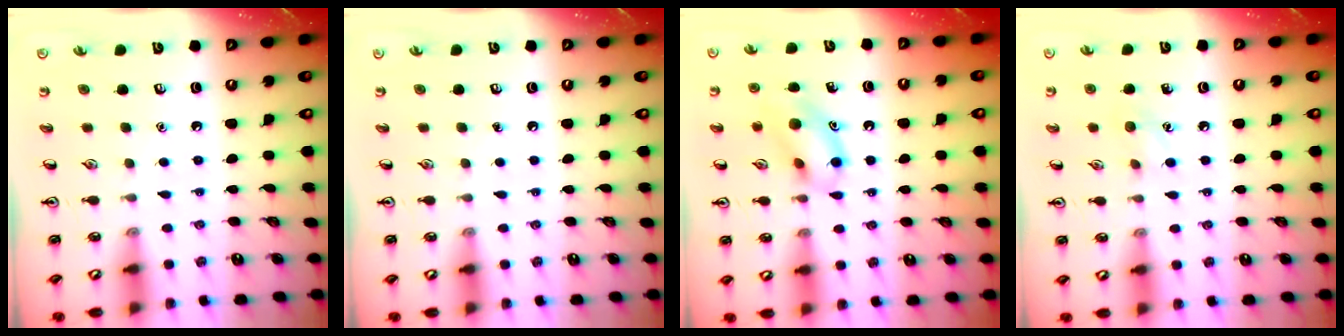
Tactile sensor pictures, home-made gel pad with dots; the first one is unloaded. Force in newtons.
{"total": 0.0}
{"total": 11.8, "press": 11.7, "slide": 1.7}
{"total": 7.1, "press": 6.9, "slide": 1.8}